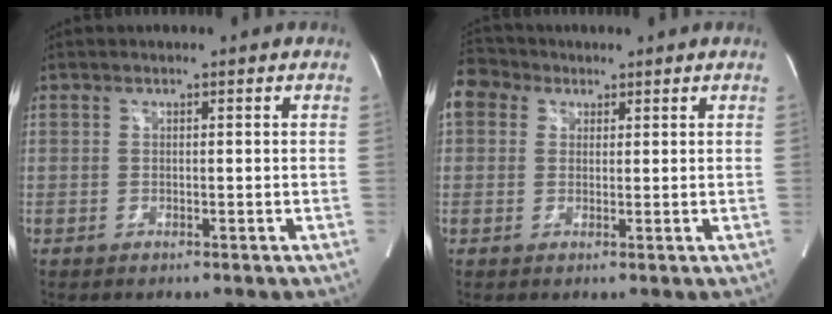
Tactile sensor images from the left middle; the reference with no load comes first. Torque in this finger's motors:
{"motor_torque": [0.75, -0.85, 0.66, 0.11]}